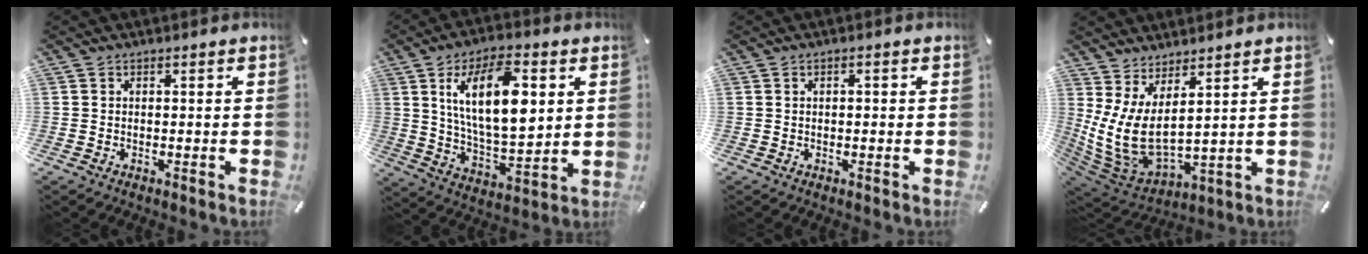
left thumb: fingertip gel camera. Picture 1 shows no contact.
{"total": 18.1, "force": [6.4, 8.6, 14.6], "torque": [-0.265, -0.013, 0.099]}
{"total": 1.0, "force": [-0.1, 0.5, 0.9], "torque": [-0.015, 0.002, -0.002]}
{"total": 9.4, "force": [2.8, 5.0, 7.4], "torque": [-0.184, -0.052, 0.062]}